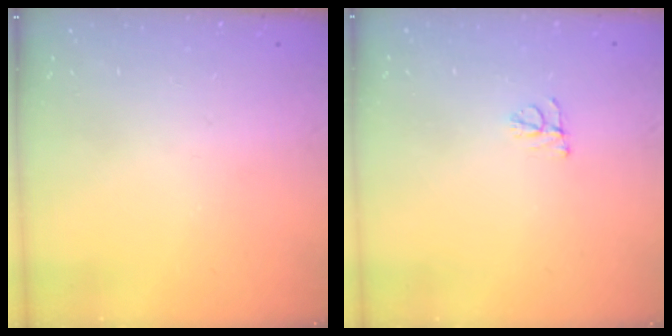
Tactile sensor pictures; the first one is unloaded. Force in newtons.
{"total": 5.6, "press": 5.5, "slide": 0.6}